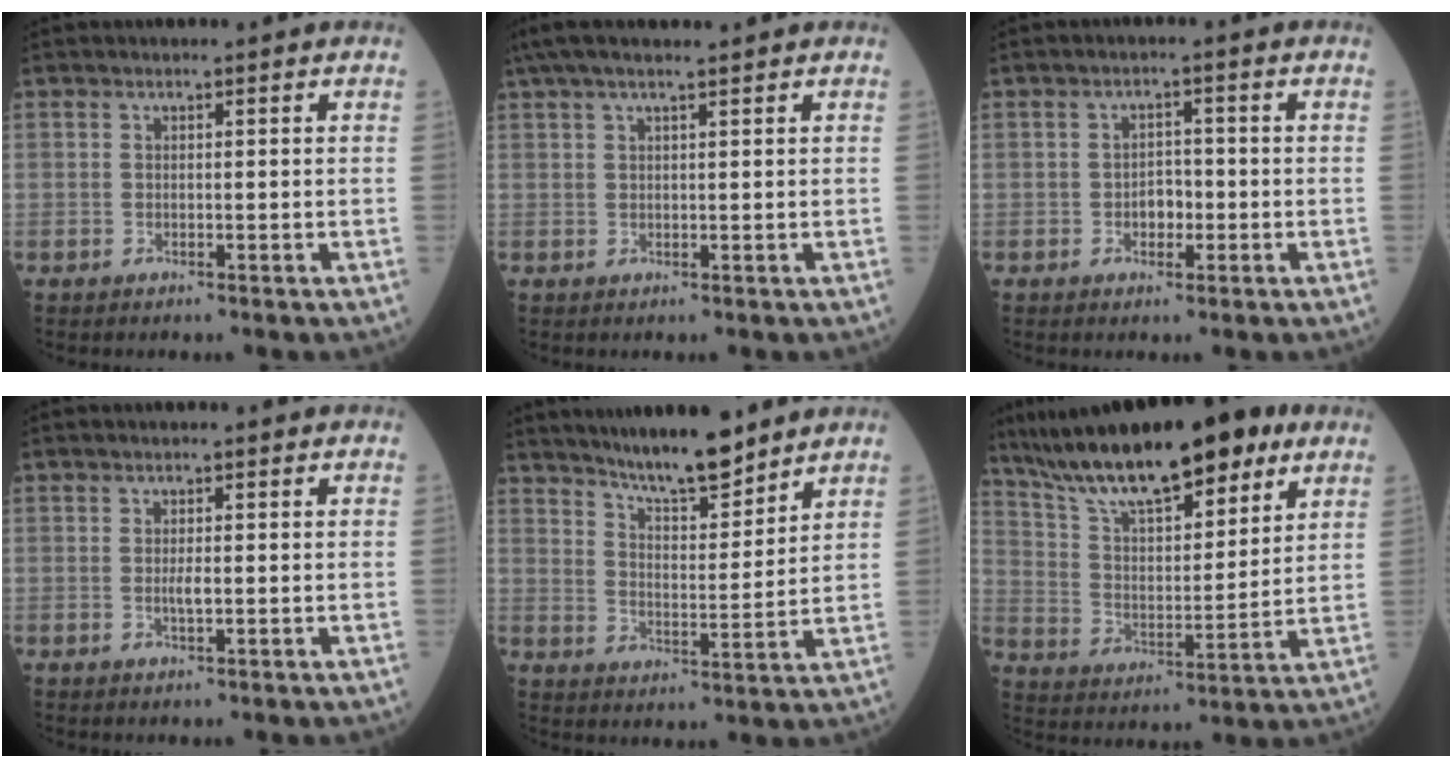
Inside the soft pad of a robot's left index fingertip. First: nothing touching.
{"total": 8.1, "force": [6.4, 0.5, 4.8], "torque": [-0.085, 0.042, 0.104]}
{"total": 2.7, "force": [-0.8, 1.7, 1.9], "torque": [-0.025, 0.007, -0.013]}
{"total": 1.4, "force": [0.0, 0.2, 1.4], "torque": [-0.029, -0.001, 0.001]}
{"total": 11.0, "force": [9.4, 1.3, 5.4], "torque": [-0.091, 0.000, 0.164]}
{"total": 20.9, "force": [15.1, 5.3, 13.3], "torque": [-0.230, 0.021, 0.260]}